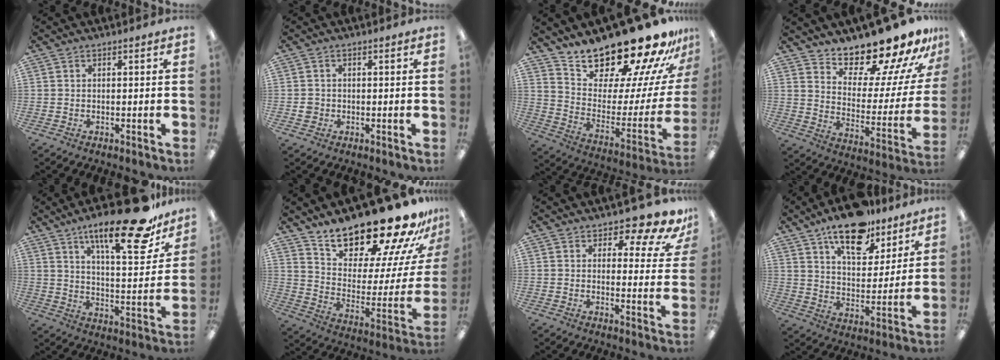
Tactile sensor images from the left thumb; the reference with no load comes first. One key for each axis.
{"total": 1.9, "fx": -0.2, "fy": 1.9, "fz": 0.4, "tx": -0.001, "ty": 0.002, "tz": -0.008}
{"total": 22.7, "fx": 20.3, "fy": 6.0, "fz": 8.1, "tx": -0.103, "ty": -0.182, "tz": 0.352}
{"total": 17.0, "fx": 15.6, "fy": 3.9, "fz": 5.4, "tx": -0.078, "ty": -0.138, "tz": 0.259}
{"total": 22.4, "fx": 15.2, "fy": 6.2, "fz": 15.3, "tx": -0.231, "ty": -0.093, "tz": 0.243}
{"total": 24.4, "fx": 20.5, "fy": 7.1, "fz": 11.2, "tx": -0.150, "ty": -0.168, "tz": 0.350}
{"total": 8.7, "fx": 7.2, "fy": 2.7, "fz": 3.9, "tx": -0.044, "ty": -0.056, "tz": 0.124}
{"total": 17.2, "fx": 12.5, "fy": 7.8, "fz": 8.9, "tx": -0.130, "ty": -0.066, "tz": 0.215}